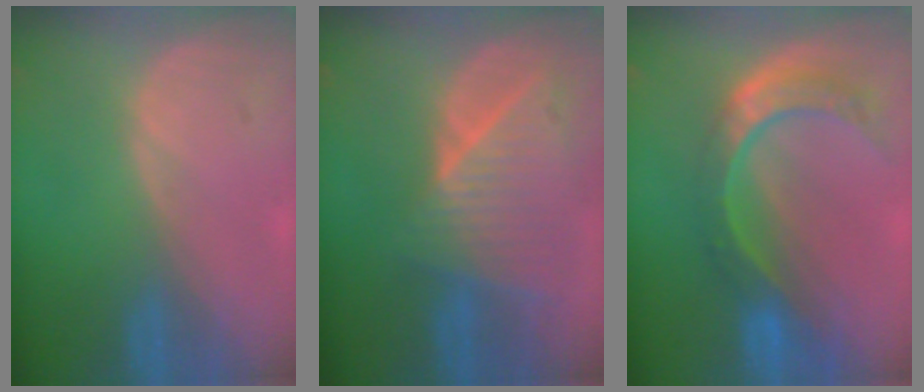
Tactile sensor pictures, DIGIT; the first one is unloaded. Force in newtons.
{"total": 9.2, "press": 8.2, "slide": 4.0}
{"total": 8.8, "press": 7.4, "slide": 4.9}